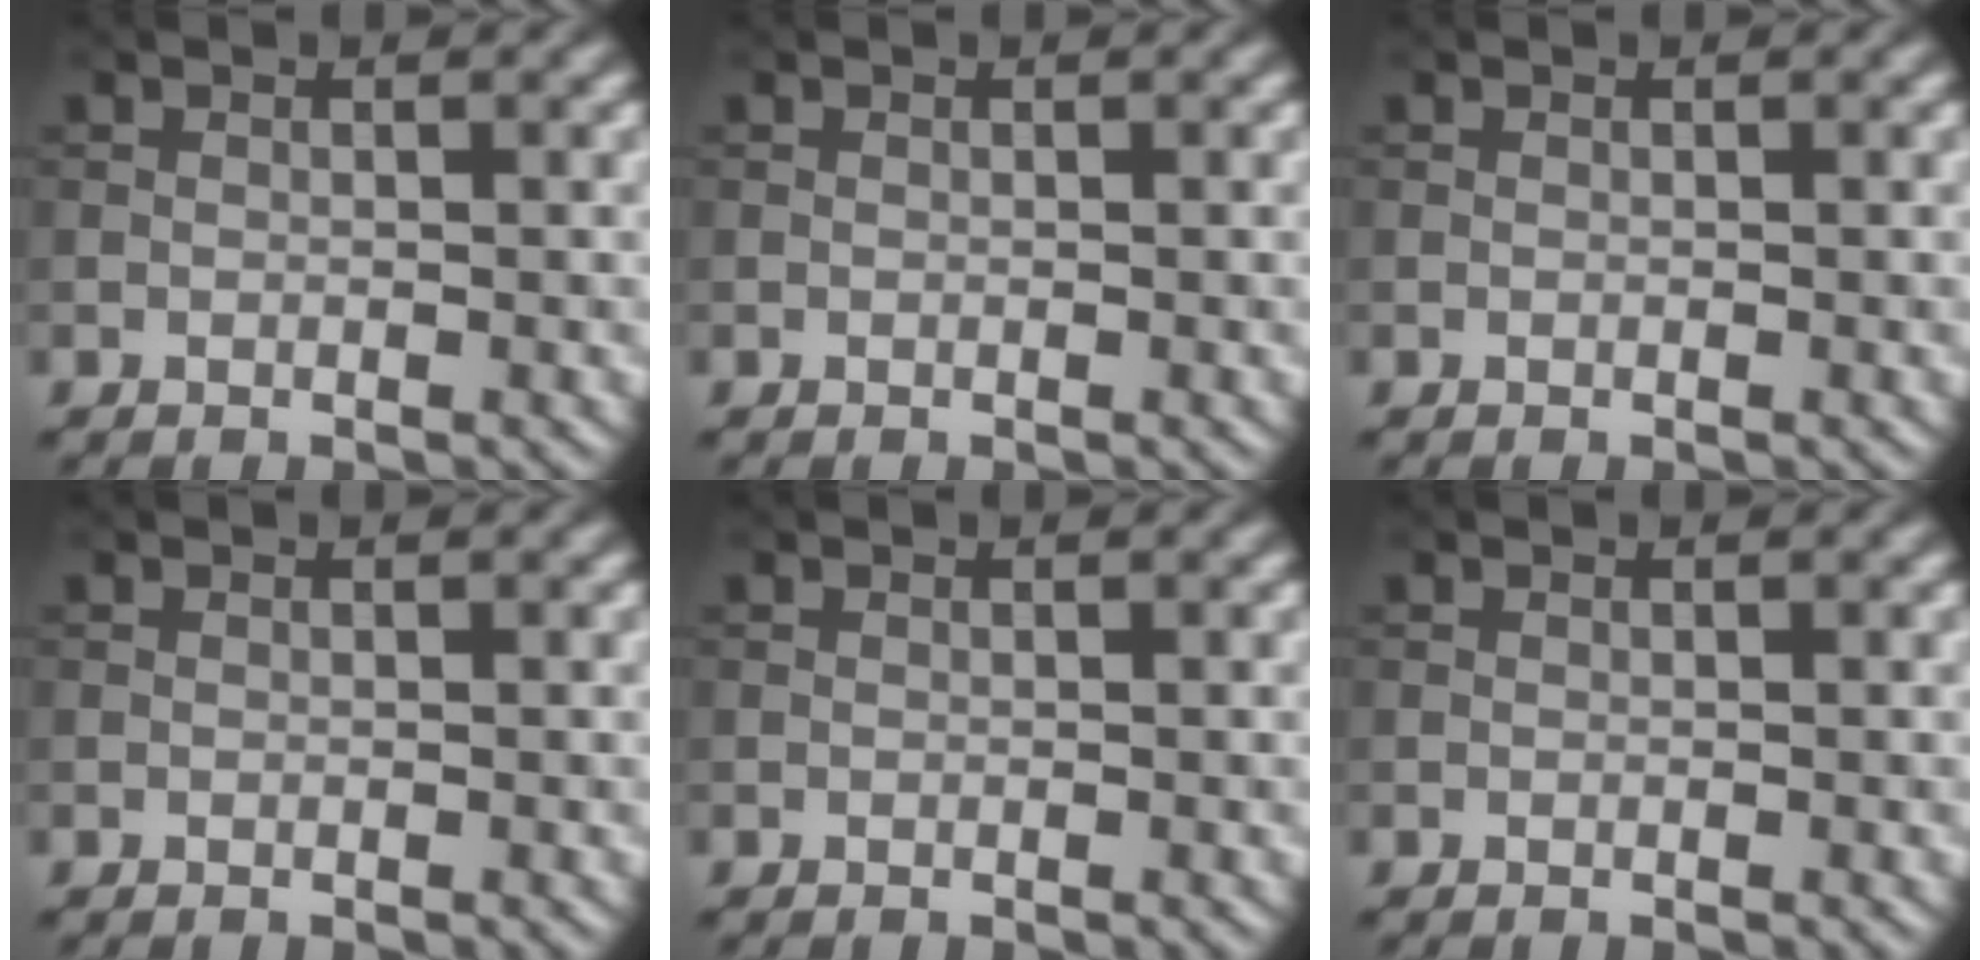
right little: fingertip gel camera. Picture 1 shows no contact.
{"total": 0.0}
{"total": 0.0}
{"total": 0.0}
{"total": 0.0}
{"total": 0.0}